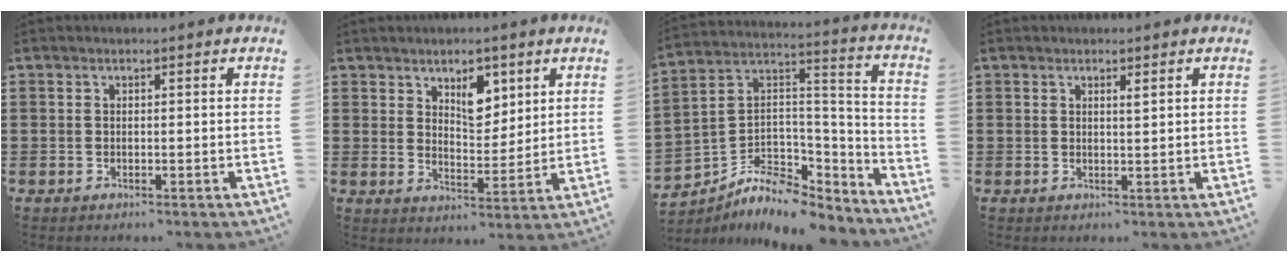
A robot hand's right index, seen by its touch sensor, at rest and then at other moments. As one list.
[{"total": 6.1, "force": [3.5, 3.4, 3.6], "torque": [-0.051, 0.000, 0.056]}, {"total": 7.3, "force": [-5.3, 4.3, 2.4], "torque": [-0.059, -0.006, -0.099]}, {"total": 1.1, "force": [0.8, 0.2, 0.7], "torque": [-0.007, -0.003, 0.013]}]